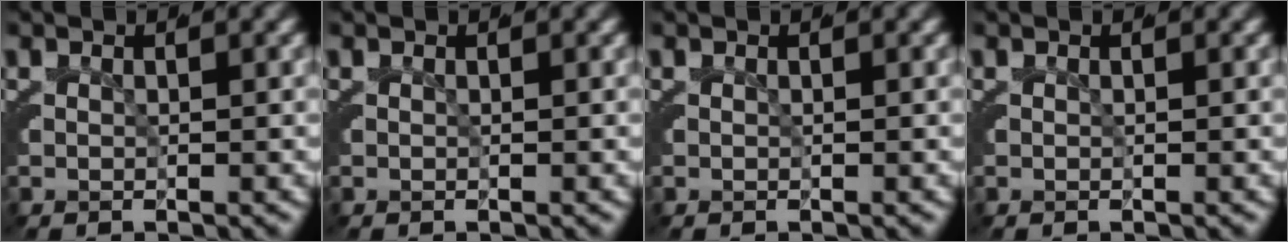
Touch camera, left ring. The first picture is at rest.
{"total": 0.0}
{"total": 0.0}
{"total": 0.0}